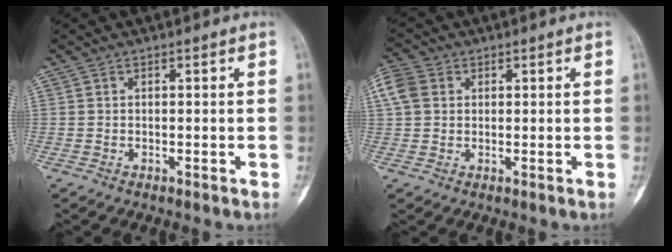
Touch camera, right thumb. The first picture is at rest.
{"total": 5.6, "force": [1.6, 4.4, 3.0], "torque": [-0.071, 0.012, 0.027]}